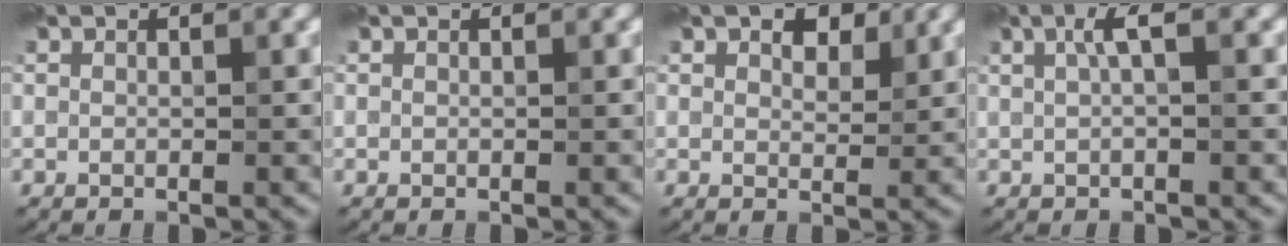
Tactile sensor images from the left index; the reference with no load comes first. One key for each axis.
{"total": 0.0}
{"total": 3.2, "fx": 1.9, "fy": 1.6, "fz": 1.9, "tx": -0.028, "ty": 0.001, "tz": 0.029}
{"total": 2.0, "fx": 0.6, "fy": 0.3, "fz": 1.9, "tx": -0.036, "ty": 0.006, "tz": 0.008}